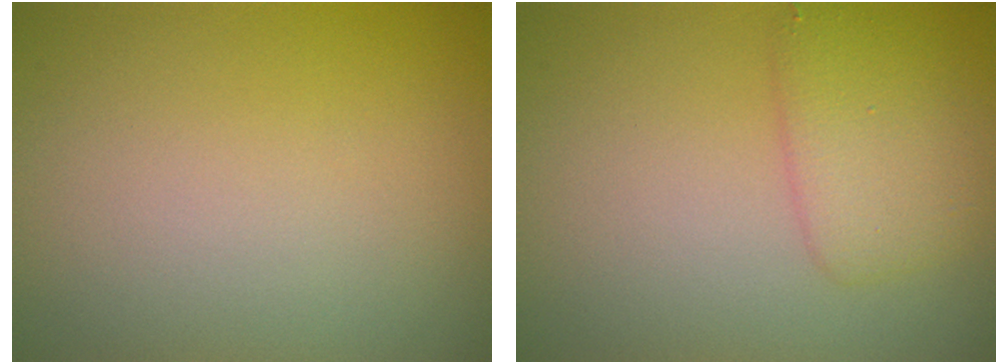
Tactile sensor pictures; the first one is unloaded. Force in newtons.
{"total": 2.8, "press": 2.8, "slide": 0.1}